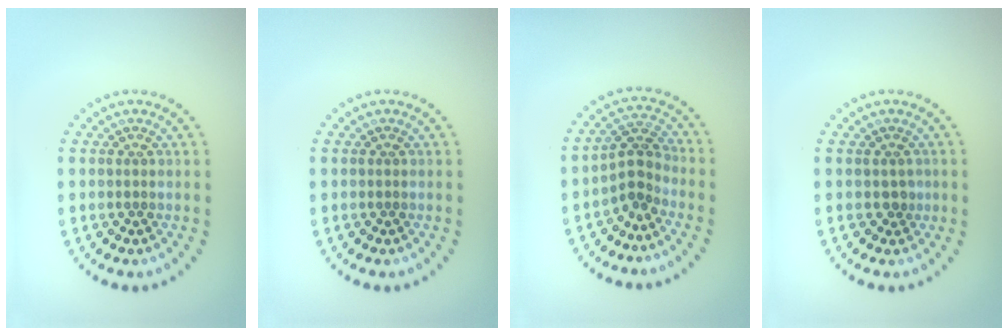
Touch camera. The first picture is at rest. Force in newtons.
{"total": 0.0}
{"total": 2.5, "press": 2.0, "slide": 1.5}
{"total": 0.9, "press": 0.7, "slide": 0.5}